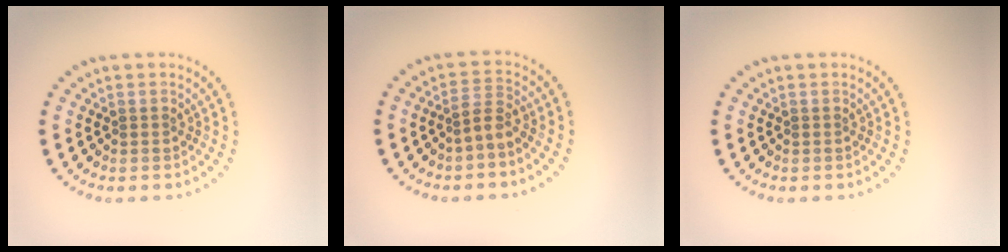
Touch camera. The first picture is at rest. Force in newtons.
{"total": 1.9, "press": 1.3, "slide": 1.4}
{"total": 0.0}